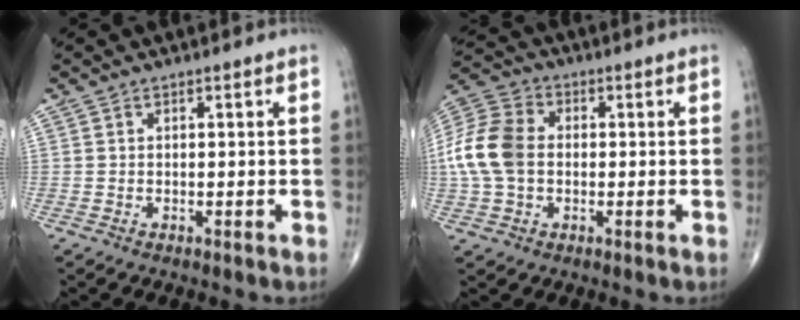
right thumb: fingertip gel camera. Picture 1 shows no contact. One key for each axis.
{"total": 12.2, "fx": -0.2, "fy": 8.8, "fz": 8.5, "tx": -0.180, "ty": 0.026, "tz": -0.011}